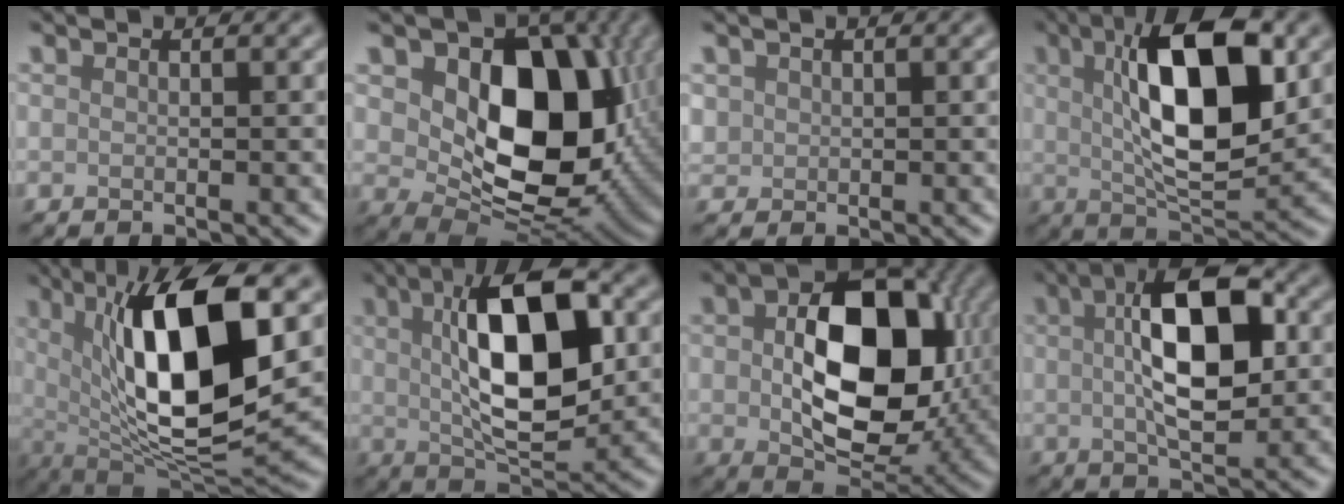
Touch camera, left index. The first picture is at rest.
{"total": 11.8, "force": [1.7, 8.0, 8.5], "torque": [-0.118, -0.022, 0.036]}
{"total": 0.8, "force": [0.4, 0.6, -0.3], "torque": [-0.005, -0.003, 0.014]}
{"total": 11.4, "force": [2.3, 4.1, 10.3], "torque": [-0.163, 0.010, 0.035]}
{"total": 12.7, "force": [2.2, 4.5, 11.7], "torque": [-0.191, -0.006, 0.038]}
{"total": 10.9, "force": [1.5, 4.4, 9.8], "torque": [-0.157, 0.011, 0.022]}
{"total": 12.5, "force": [0.4, 8.0, 9.5], "torque": [-0.157, -0.007, 0.023]}
{"total": 9.3, "force": [1.0, 3.8, 8.4], "torque": [-0.139, 0.014, 0.009]}